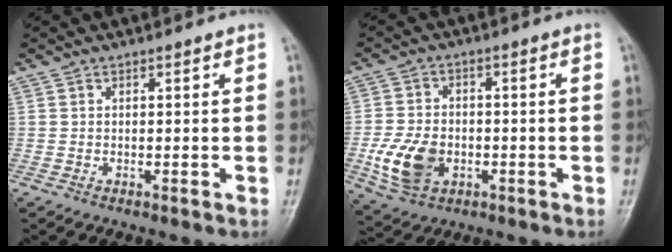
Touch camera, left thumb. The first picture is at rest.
{"total": 9.9, "force": [-2.6, 7.0, 6.6], "torque": [-0.114, 0.004, -0.044]}